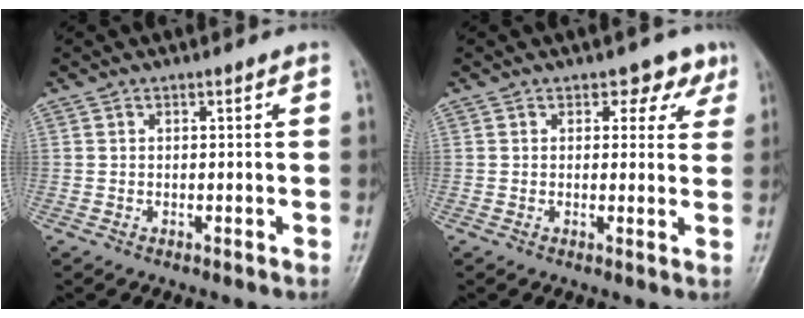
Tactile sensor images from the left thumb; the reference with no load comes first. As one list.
[{"total": 3.9, "force": [2.4, 2.7, 1.3], "torque": [0.015, -0.010, 0.024]}]